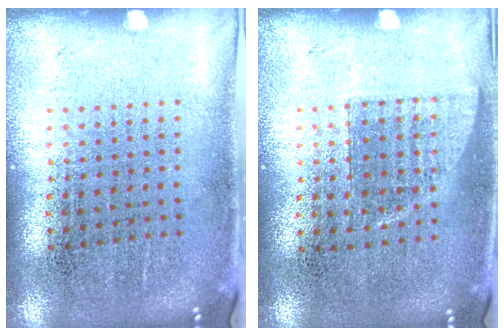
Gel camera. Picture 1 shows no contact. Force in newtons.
{"total": 0.7, "press": 0.7, "slide": 0.3}